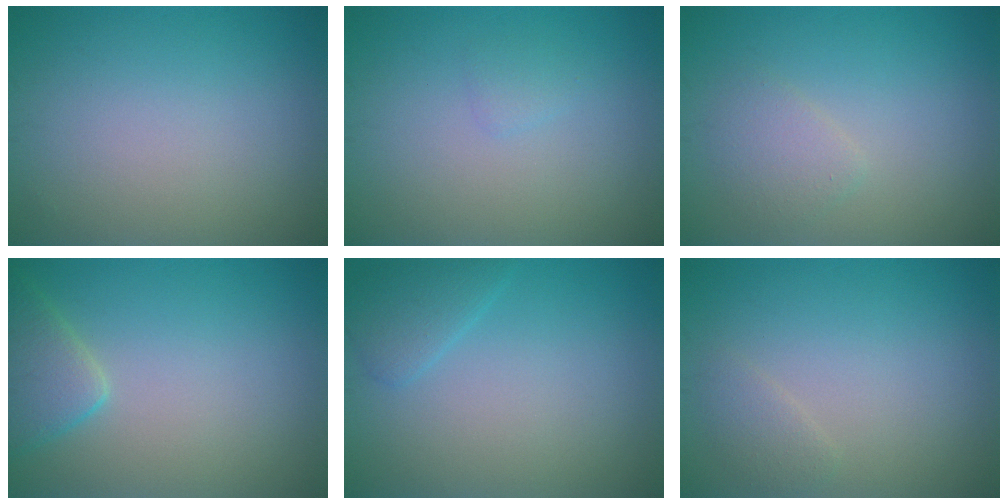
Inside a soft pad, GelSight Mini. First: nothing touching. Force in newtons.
{"total": 0.8, "press": 0.8, "slide": 0.0}
{"total": 1.8, "press": 1.8, "slide": 0.2}
{"total": 3.3, "press": 3.3, "slide": 0.3}
{"total": 1.8, "press": 1.8, "slide": 0.1}
{"total": 1.2, "press": 1.2, "slide": 0.1}